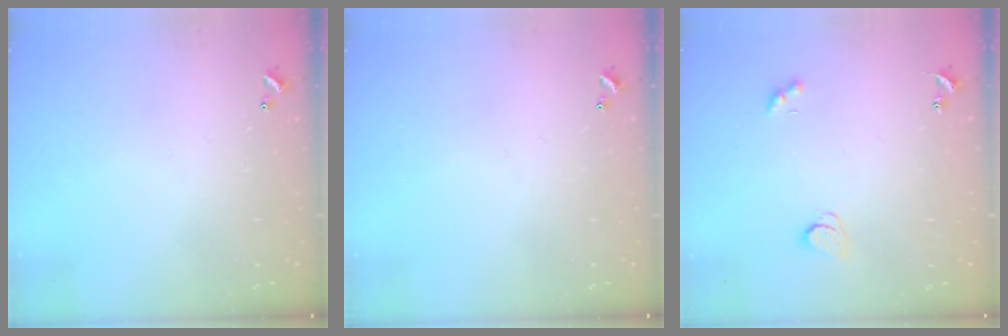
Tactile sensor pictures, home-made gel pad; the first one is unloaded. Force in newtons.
{"total": 0.0}
{"total": 2.4, "press": 2.3, "slide": 0.6}